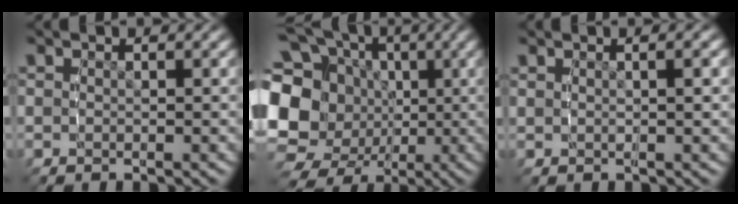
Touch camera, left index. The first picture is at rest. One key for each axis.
{"total": 15.4, "fx": 0.2, "fy": 13.3, "fz": 7.8, "tx": -0.167, "ty": -0.039, "tz": 0.007}
{"total": 1.3, "fx": 0.6, "fy": -0.3, "fz": 1.0, "tx": -0.013, "ty": 0.000, "tz": 0.019}